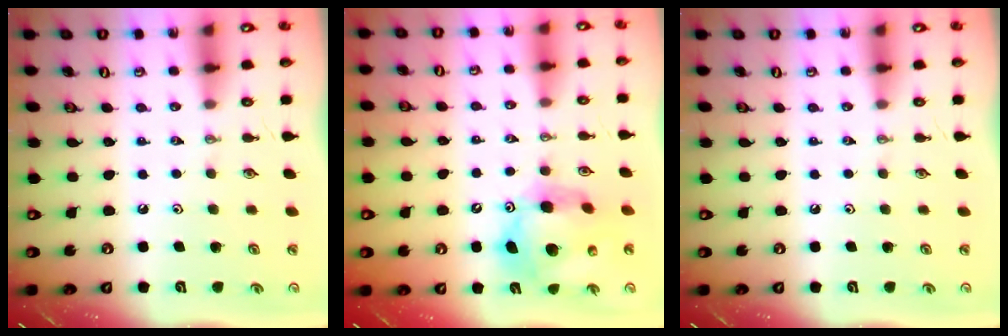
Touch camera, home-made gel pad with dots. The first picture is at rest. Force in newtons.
{"total": 13.5, "press": 13.4, "slide": 1.5}
{"total": 0.0}